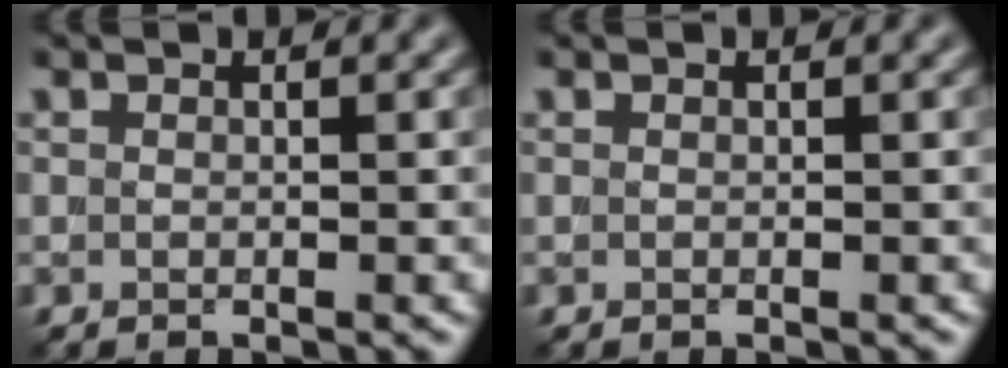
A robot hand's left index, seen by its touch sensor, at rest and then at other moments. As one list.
[{"total": 0.0}]